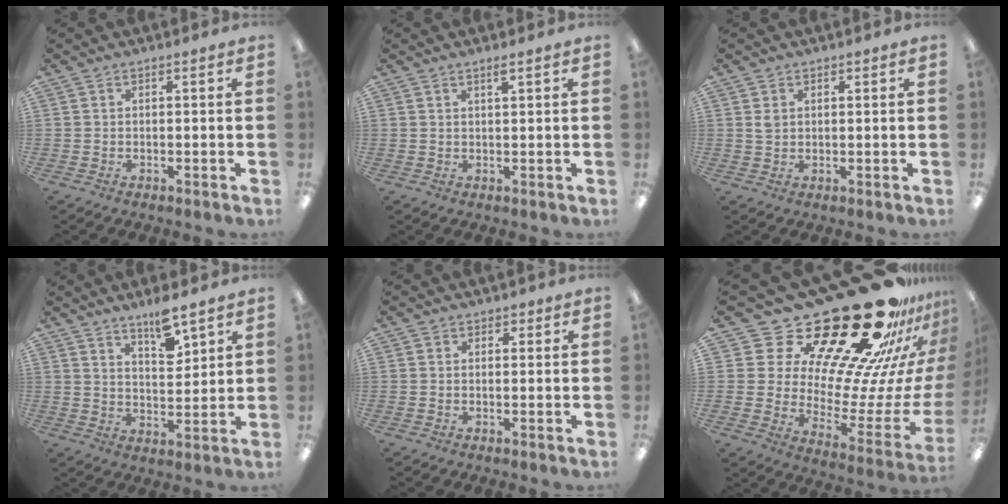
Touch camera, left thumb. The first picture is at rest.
{"total": 1.4, "force": [1.1, 0.0, 0.9], "torque": [-0.013, -0.006, 0.018]}
{"total": 1.8, "force": [0.9, 1.4, 0.6], "torque": [-0.013, 0.002, 0.017]}
{"total": 7.5, "force": [6.1, 1.9, 4.0], "torque": [-0.054, -0.046, 0.103]}
{"total": 1.1, "force": [0.5, 0.9, 0.1], "torque": [0.005, 0.000, 0.008]}
{"total": 35.5, "force": [24.4, 14.0, 21.5], "torque": [-0.286, -0.224, 0.456]}